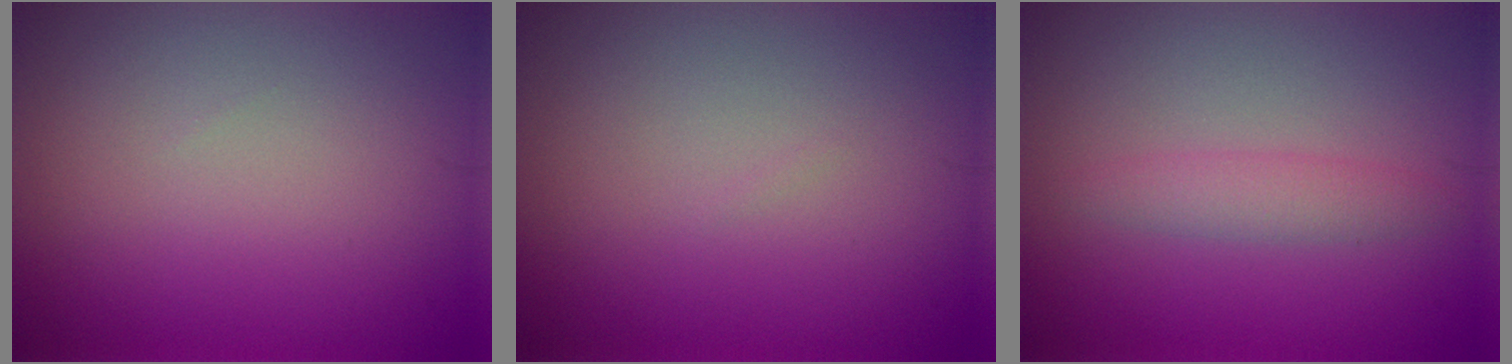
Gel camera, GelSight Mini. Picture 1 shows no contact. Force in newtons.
{"total": 0.0}
{"total": 1.9, "press": 1.9, "slide": 0.0}